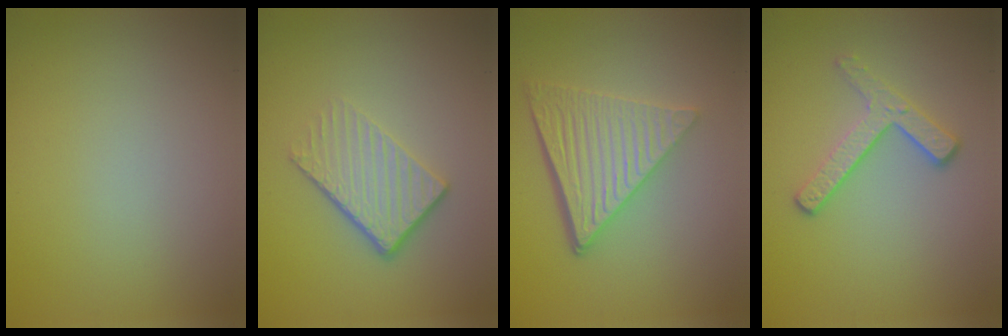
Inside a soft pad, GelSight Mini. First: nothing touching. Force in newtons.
{"total": 4.1, "press": 2.7, "slide": 3.2}
{"total": 5.7, "press": 4.0, "slide": 4.1}
{"total": 3.0, "press": 2.3, "slide": 2.0}